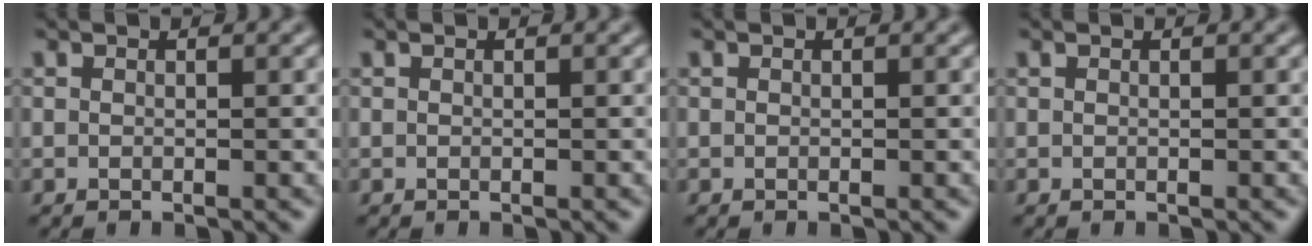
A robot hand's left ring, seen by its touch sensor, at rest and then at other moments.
{"total": 0.0}
{"total": 0.0}
{"total": 0.0}